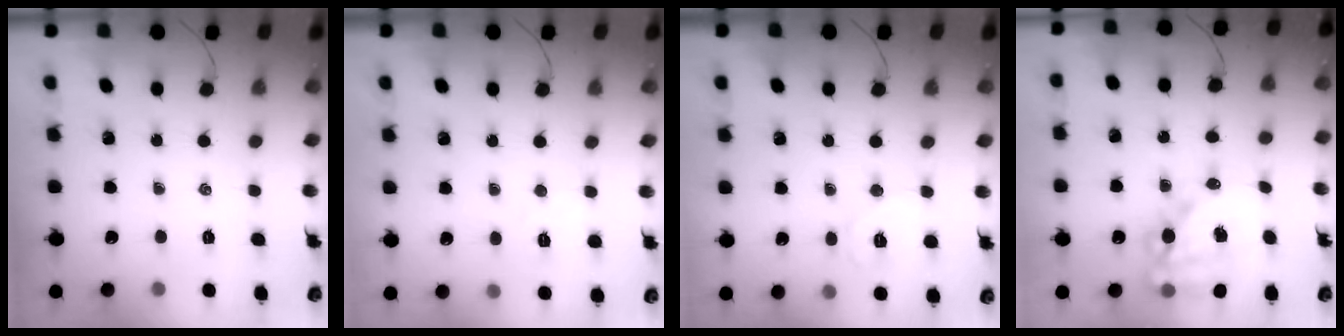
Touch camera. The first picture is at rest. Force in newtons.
{"total": 3.9, "press": 3.8, "slide": 1.0}
{"total": 7.3, "press": 7.2, "slide": 1.0}
{"total": 14.8, "press": 14.5, "slide": 3.1}